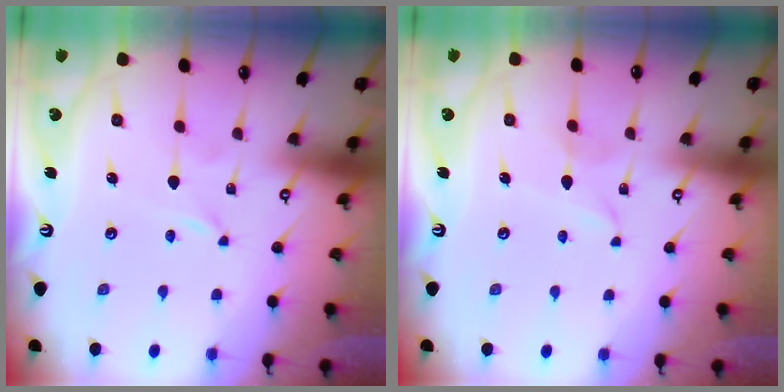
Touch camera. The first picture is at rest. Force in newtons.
{"total": 2.0, "press": 2.0, "slide": 0.0}